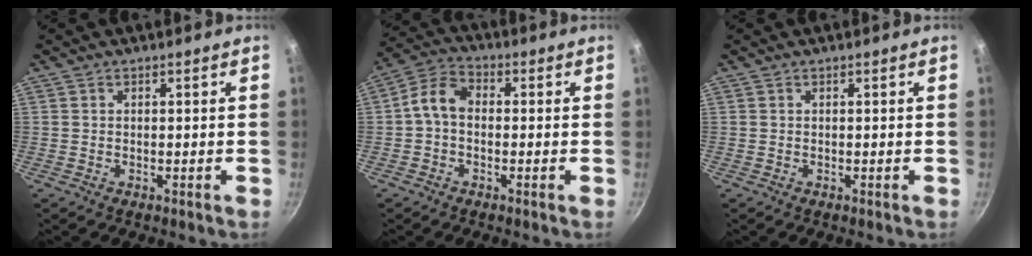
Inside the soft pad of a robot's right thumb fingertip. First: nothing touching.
{"total": 6.4, "force": [-0.4, 4.5, 4.5], "torque": [-0.082, 0.025, -0.026]}
{"total": 0.0}